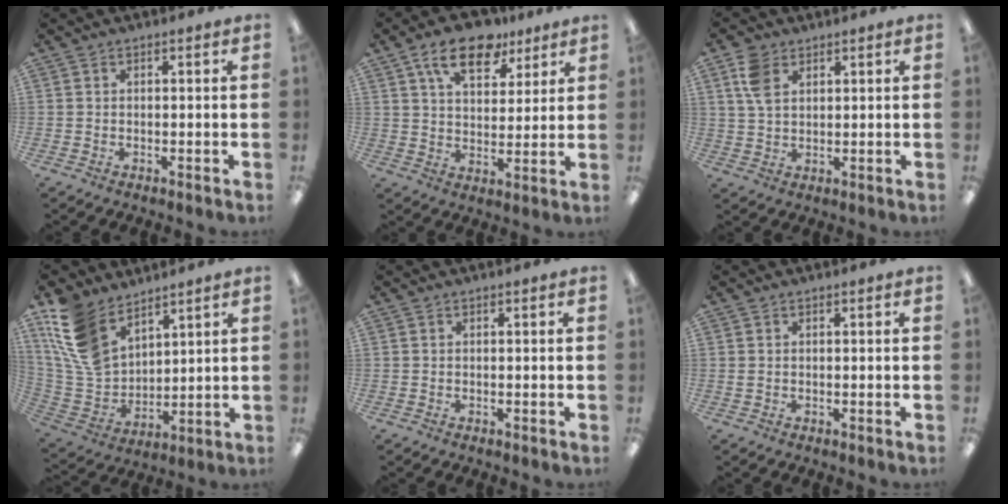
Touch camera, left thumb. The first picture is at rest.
{"total": 14.1, "force": [9.0, 7.4, 7.9], "torque": [-0.121, -0.036, 0.158]}
{"total": 6.8, "force": [3.7, 4.2, 3.8], "torque": [-0.079, 0.002, 0.072]}
{"total": 15.6, "force": [10.0, 9.4, 7.4], "torque": [-0.192, -0.044, 0.196]}
{"total": 0.0}
{"total": 0.8, "force": [0.4, 0.6, 0.4], "torque": [-0.010, 0.003, 0.007]}